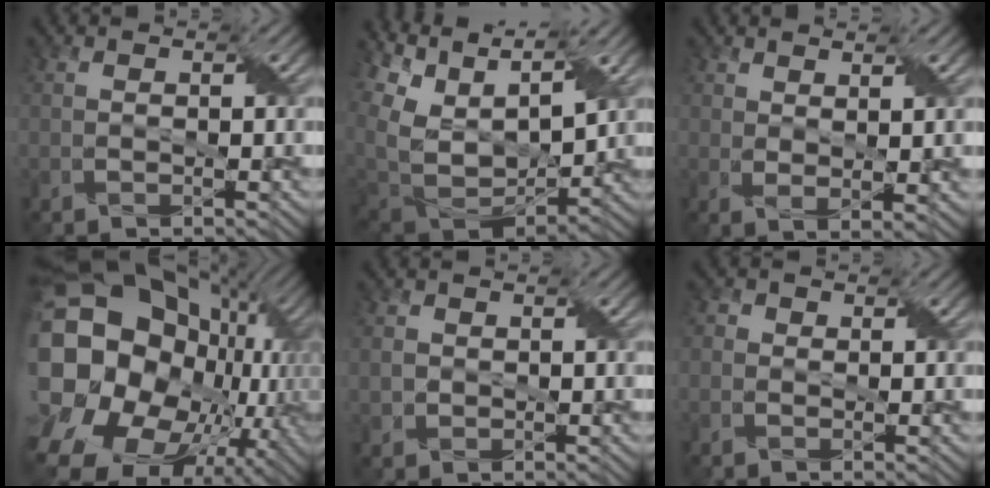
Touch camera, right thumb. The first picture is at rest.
{"total": 13.0, "force": [6.2, 7.7, 8.4], "torque": [-0.214, 0.020, 0.137]}
{"total": 3.1, "force": [1.7, 0.6, 2.5], "torque": [-0.053, -0.005, 0.034]}
{"total": 24.7, "force": [-2.9, 19.8, 14.4], "torque": [-0.289, -0.036, -0.084]}
{"total": 2.0, "force": [-0.1, 1.9, 0.6], "torque": [-0.018, -0.003, -0.001]}
{"total": 1.6, "force": [0.1, 1.5, 0.4], "torque": [-0.004, 0.004, -0.009]}